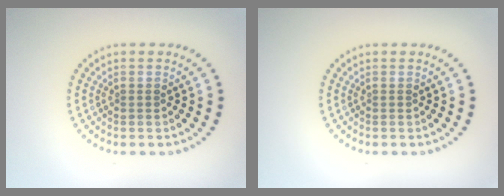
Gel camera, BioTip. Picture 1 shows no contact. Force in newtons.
{"total": 0.0}